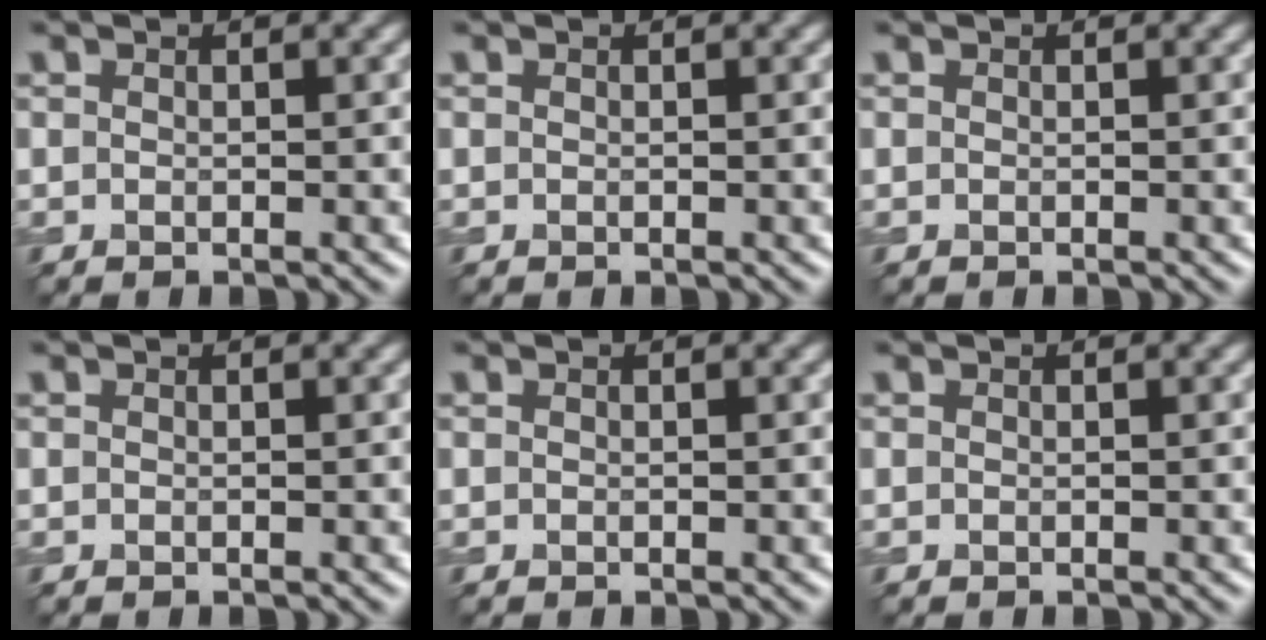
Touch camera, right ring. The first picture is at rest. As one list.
[{"total": 0.0}, {"total": 0.0}, {"total": 0.0}, {"total": 0.0}, {"total": 0.0}]